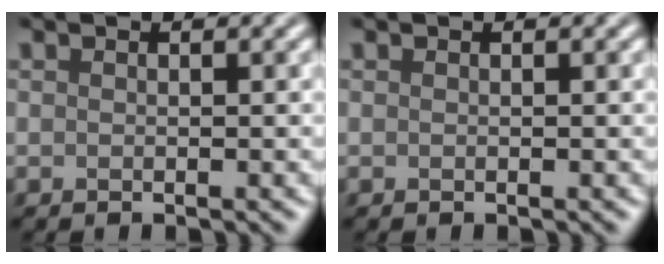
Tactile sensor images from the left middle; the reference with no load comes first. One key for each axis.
{"total": 0.0}